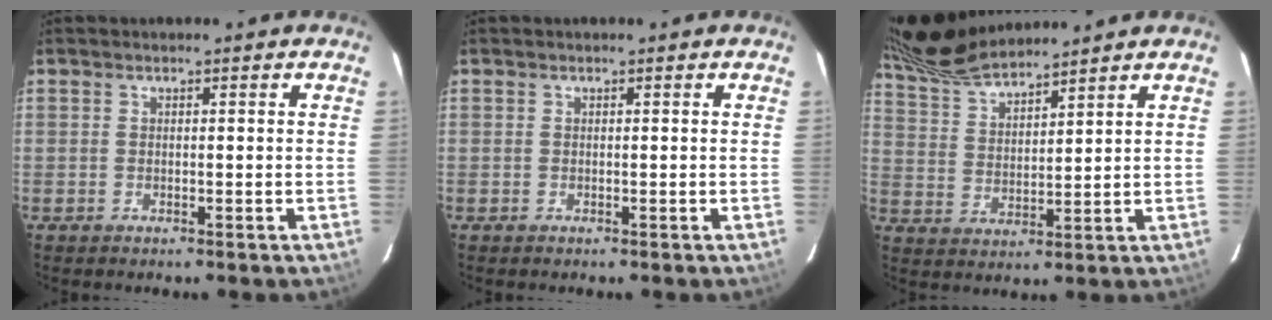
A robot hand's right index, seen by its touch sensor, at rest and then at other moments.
{"total": 0.0}
{"total": 12.0, "force": [11.3, 1.2, 4.0], "torque": [-0.084, 0.009, 0.215]}